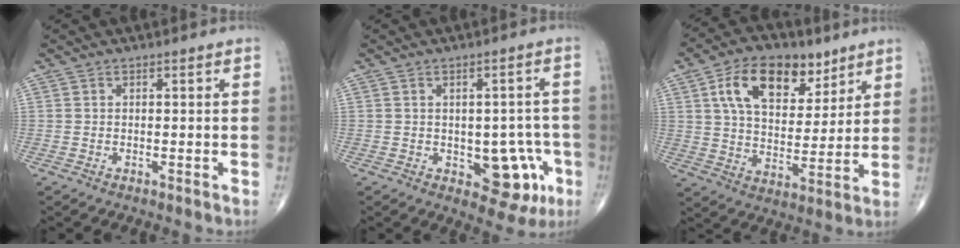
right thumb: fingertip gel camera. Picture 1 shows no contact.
{"total": 9.2, "force": [-2.7, 5.4, 6.9], "torque": [-0.044, 0.012, -0.024]}
{"total": 16.2, "force": [7.9, 9.6, 10.4], "torque": [-0.135, -0.024, 0.140]}